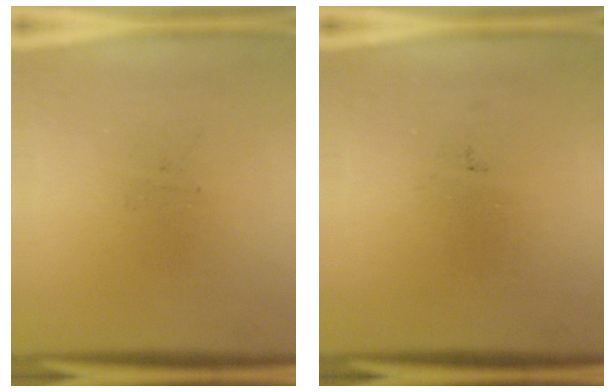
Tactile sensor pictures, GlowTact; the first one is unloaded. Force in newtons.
{"total": 0.0}